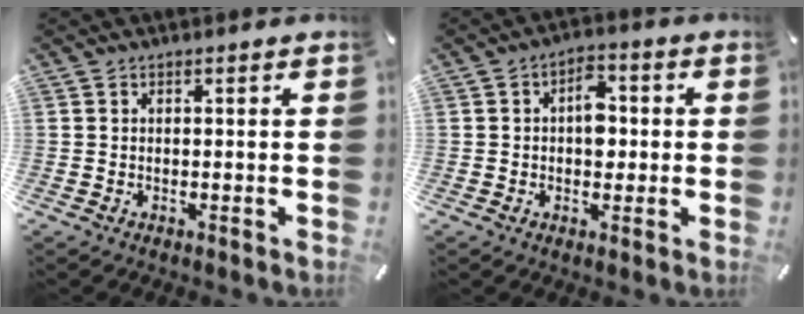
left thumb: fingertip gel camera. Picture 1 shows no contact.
{"total": 6.0, "force": [0.1, 4.0, 4.5], "torque": [-0.045, -0.001, -0.008]}